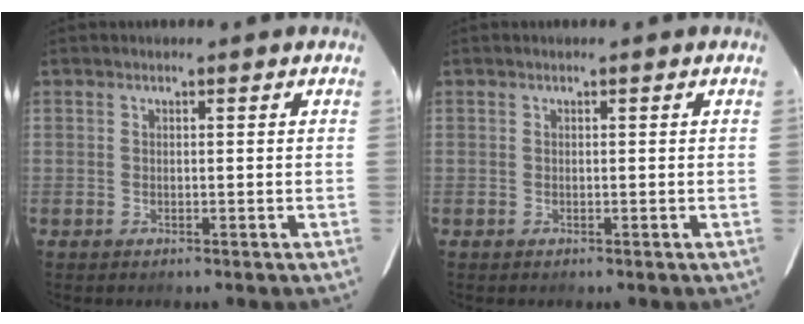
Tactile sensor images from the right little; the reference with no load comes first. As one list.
[{"total": 0.0}]